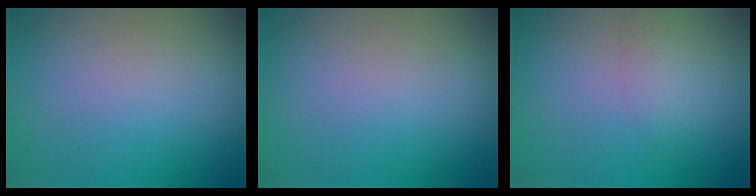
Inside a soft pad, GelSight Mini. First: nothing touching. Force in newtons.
{"total": 0.0}
{"total": 1.6, "press": 1.6, "slide": 0.1}